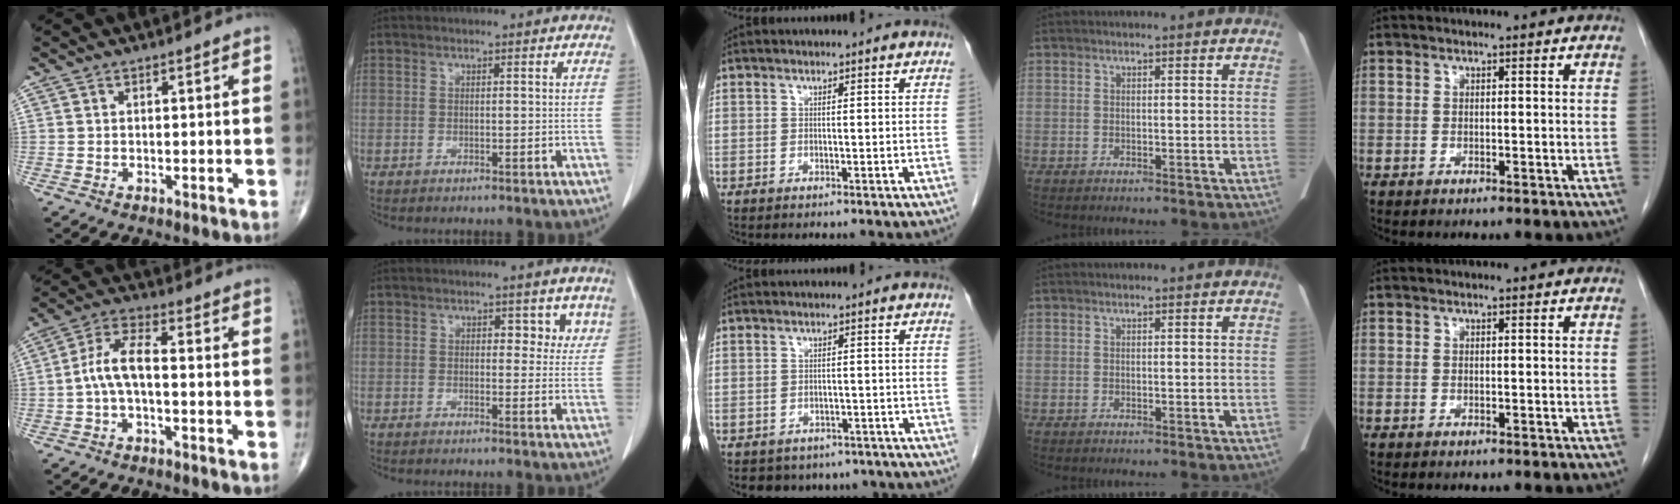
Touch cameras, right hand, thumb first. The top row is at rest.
{"thumb": {"total": 6.9, "force": [-1.2, 2.7, 6.2], "torque": [-0.127, 0.032, -0.031]}, "index": {"total": 3.8, "force": [1.9, 2.4, 2.2], "torque": [-0.004, 0.001, 0.018]}, "middle": {"total": 8.4, "force": [-6.8, 4.9, 1.2], "torque": [-0.008, 0.009, -0.071]}}